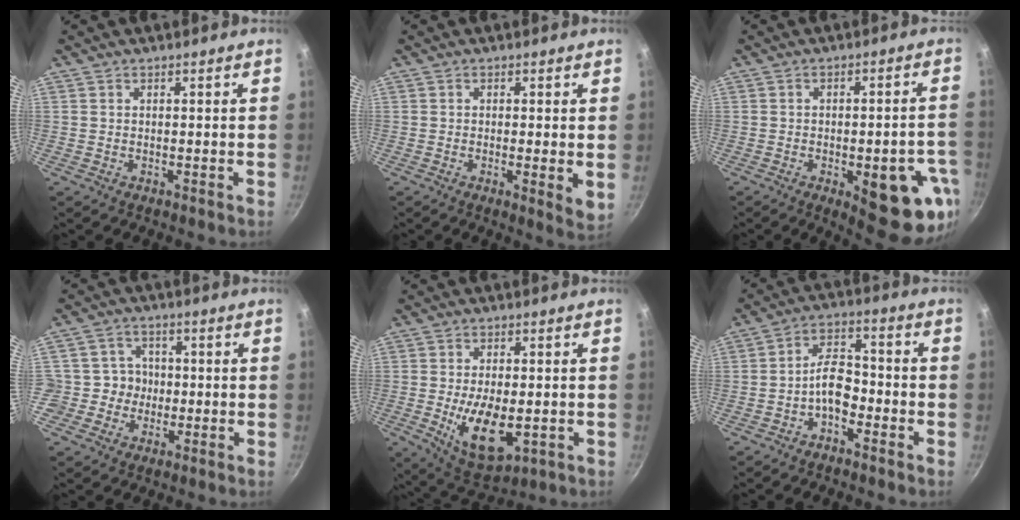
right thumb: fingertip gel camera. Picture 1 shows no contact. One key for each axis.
{"total": 4.5, "fx": 0.0, "fy": 1.2, "fz": 4.4, "tx": -0.058, "ty": -0.017, "tz": -0.003}
{"total": 16.1, "fx": -5.7, "fy": 5.8, "fz": 13.9, "tx": -0.127, "ty": 0.015, "tz": -0.068}
{"total": 5.6, "fx": -1.1, "fy": 5.4, "fz": 0.7, "tx": 0.038, "ty": 0.019, "tz": -0.030}
{"total": 11.9, "fx": -2.1, "fy": 6.1, "fz": 10.0, "tx": -0.153, "ty": -0.006, "tz": -0.020}
{"total": 6.8, "fx": -3.0, "fy": 3.8, "fz": 4.8, "tx": -0.065, "ty": 0.041, "tz": -0.060}